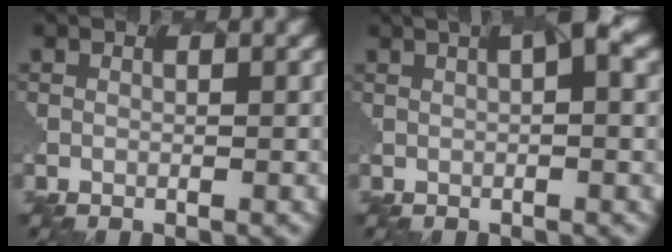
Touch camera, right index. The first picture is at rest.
{"total": 3.4, "force": [1.1, 0.5, 3.1], "torque": [-0.047, 0.019, 0.015]}